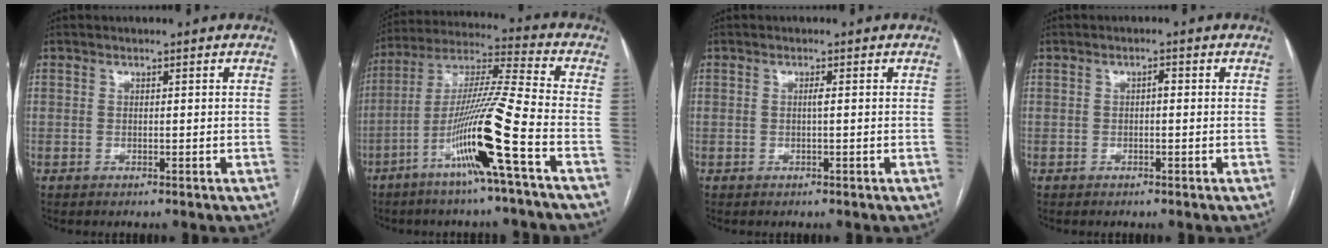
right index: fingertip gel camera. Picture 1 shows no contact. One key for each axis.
{"total": 15.0, "fx": -6.5, "fy": -1.7, "fz": 13.4, "tx": -0.259, "ty": -0.007, "tz": -0.125}
{"total": 0.7, "fx": 0.0, "fy": -0.1, "fz": 0.7, "tx": -0.013, "ty": 0.000, "tz": 0.000}
{"total": 1.0, "fx": -0.1, "fy": 0.4, "fz": 0.9, "tx": -0.014, "ty": 0.003, "tz": -0.002}